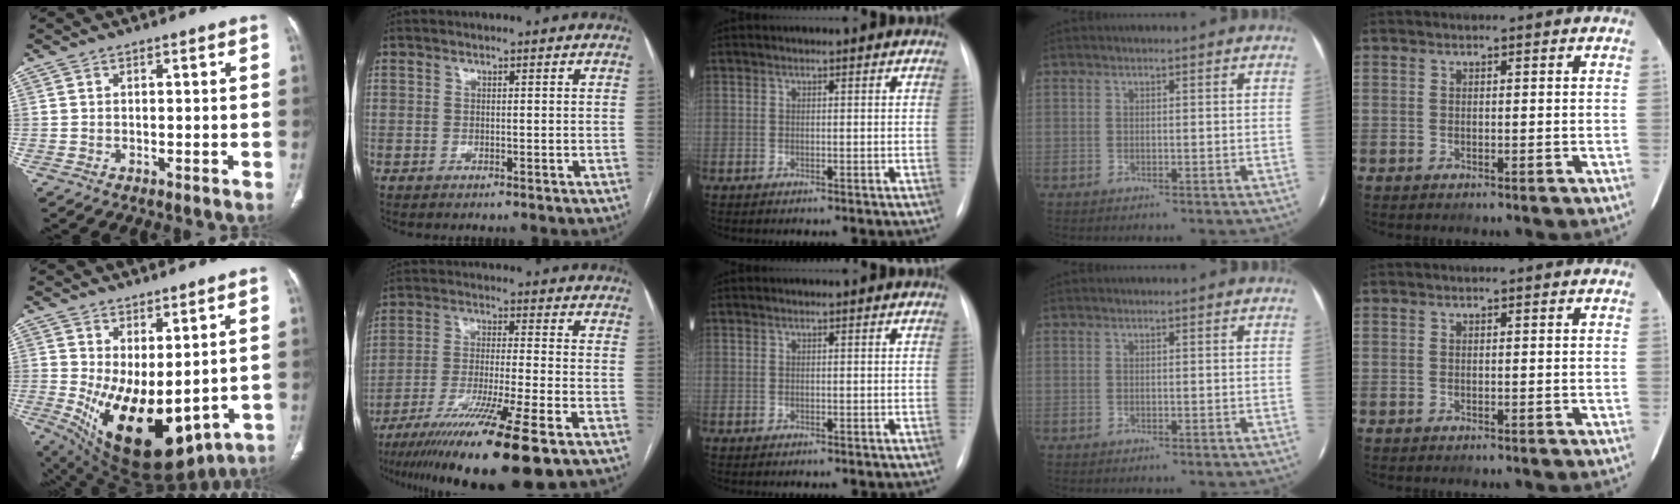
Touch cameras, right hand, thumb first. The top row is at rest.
{"thumb": {"total": 17.4, "force": [-1.4, 8.6, 15.1], "torque": [-0.244, -0.027, 0.016]}, "index": {"total": 18.0, "force": [-11.9, -0.2, 13.5], "torque": [-0.210, -0.050, -0.201]}}